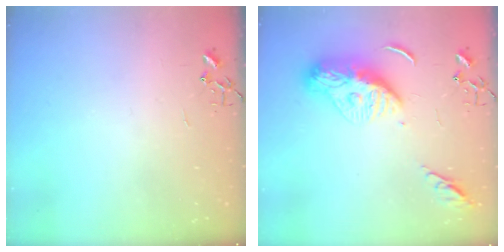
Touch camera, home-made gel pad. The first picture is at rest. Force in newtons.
{"total": 13.0, "press": 13.0, "slide": 1.1}